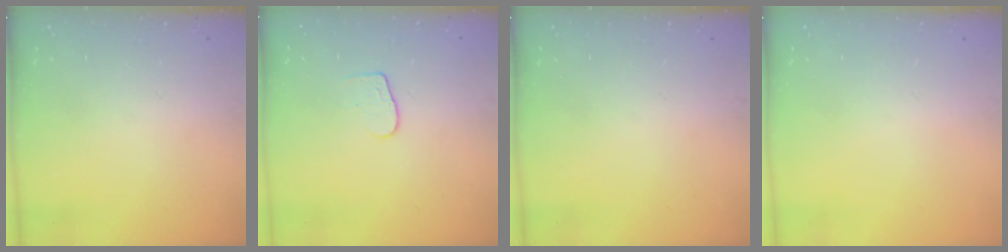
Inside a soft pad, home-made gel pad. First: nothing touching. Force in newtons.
{"total": 4.3, "press": 4.3, "slide": 0.5}
{"total": 0.0}
{"total": 0.0}